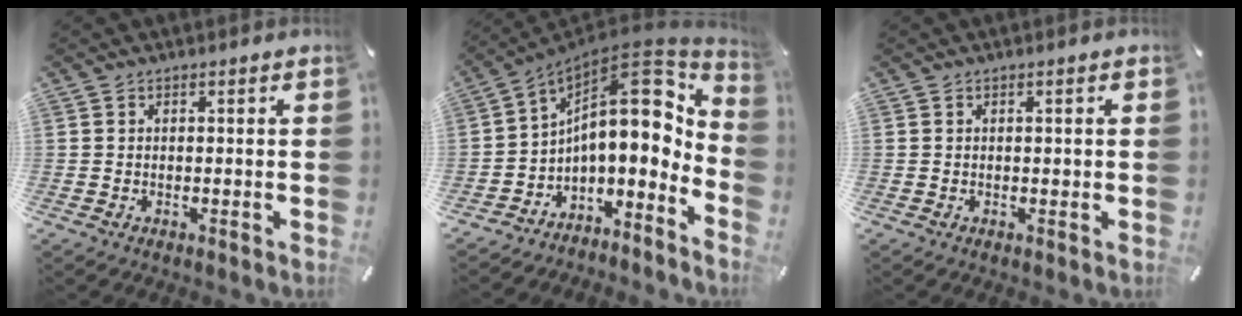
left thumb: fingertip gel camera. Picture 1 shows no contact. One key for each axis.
{"total": 17.7, "fx": 5.5, "fy": 9.8, "fz": 13.6, "tx": -0.179, "ty": -0.066, "tz": 0.092}
{"total": 0.6, "fx": 0.1, "fy": 0.2, "fz": 0.6, "tx": -0.012, "ty": 0.001, "tz": 0.001}